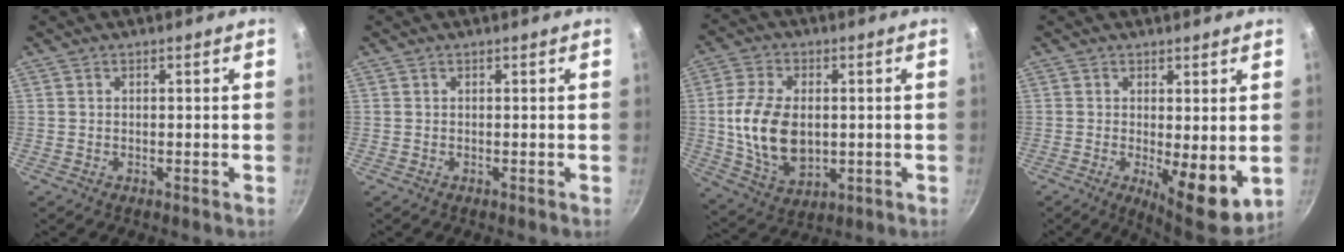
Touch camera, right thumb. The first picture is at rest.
{"total": 0.0}
{"total": 14.1, "force": [0.0, 9.1, 10.7], "torque": [-0.190, -0.007, 0.010]}
{"total": 9.1, "force": [-0.7, 3.1, 8.6], "torque": [-0.103, -0.016, 0.001]}